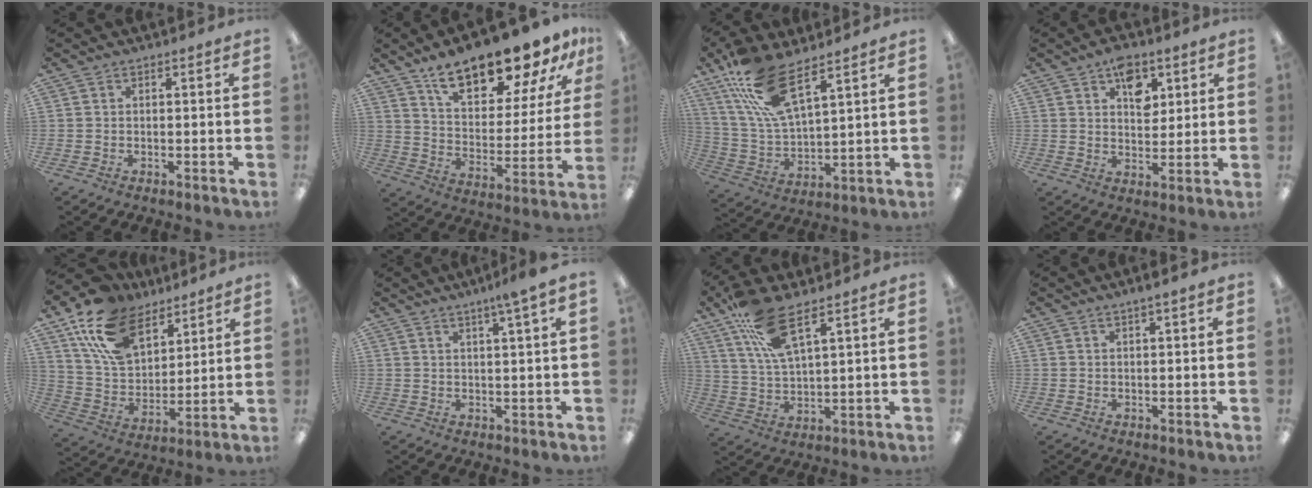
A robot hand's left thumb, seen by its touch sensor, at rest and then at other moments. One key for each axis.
{"total": 19.3, "fx": 15.5, "fy": 6.9, "fz": 9.3, "tx": -0.150, "ty": -0.098, "tz": 0.268}
{"total": 15.9, "fx": 10.5, "fy": 5.5, "fz": 10.7, "tx": -0.227, "ty": -0.038, "tz": 0.189}
{"total": 8.0, "fx": 4.4, "fy": 5.1, "fz": 4.3, "tx": -0.042, "ty": -0.015, "tz": 0.074}
{"total": 18.1, "fx": 11.2, "fy": 11.0, "fz": 9.1, "tx": -0.180, "ty": -0.037, "tz": 0.212}
{"total": 4.3, "fx": 3.0, "fy": -0.6, "fz": 3.0, "tx": -0.059, "ty": -0.007, "tz": 0.049}
{"total": 12.3, "fx": 8.3, "fy": 3.6, "fz": 8.4, "tx": -0.172, "ty": -0.027, "tz": 0.153}
{"total": 1.8, "fx": 1.2, "fy": 0.1, "fz": 1.4, "tx": -0.027, "ty": 0.001, "tz": 0.021}